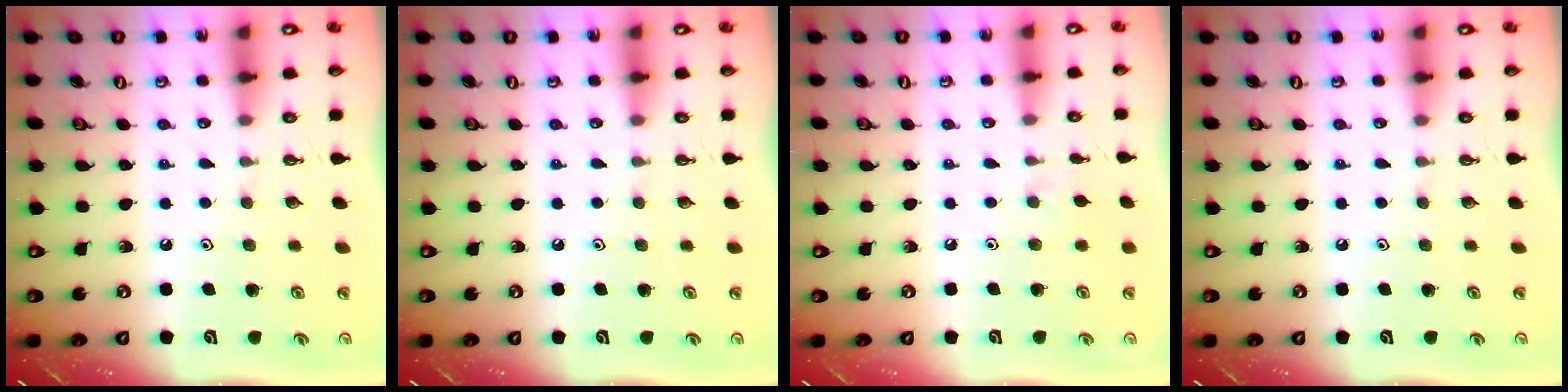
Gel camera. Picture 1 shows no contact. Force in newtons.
{"total": 0.0}
{"total": 4.5, "press": 4.5, "slide": 0.7}
{"total": 0.0}